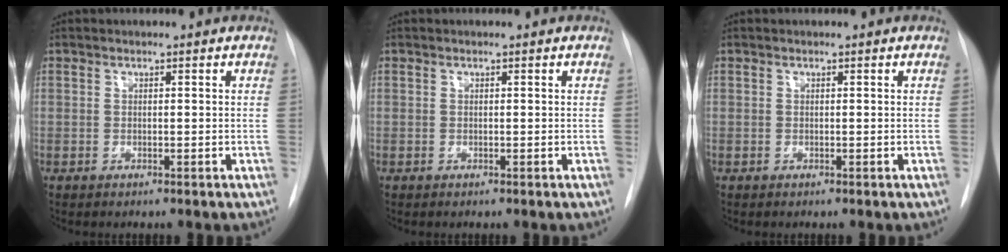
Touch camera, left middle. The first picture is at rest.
{"total": 0.0}
{"total": 0.0}